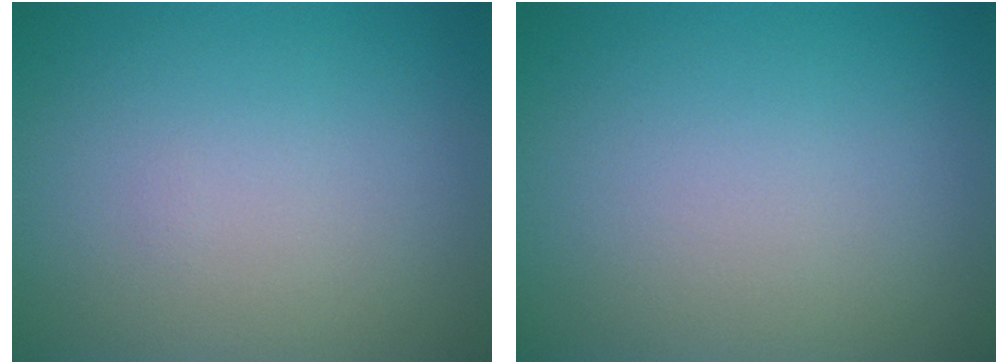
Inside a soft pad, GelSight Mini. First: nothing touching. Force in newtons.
{"total": 0.0}